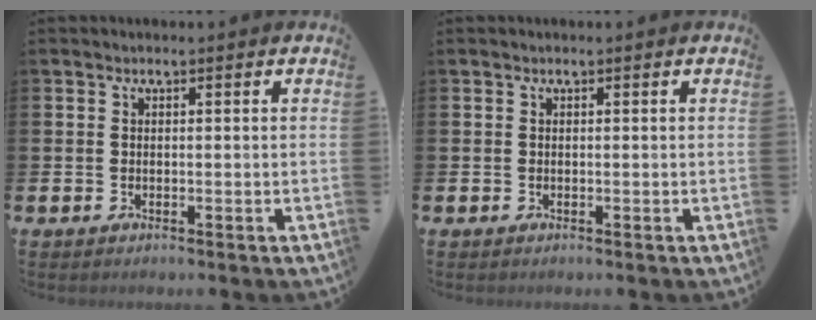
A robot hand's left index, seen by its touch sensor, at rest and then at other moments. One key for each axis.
{"total": 0.0}